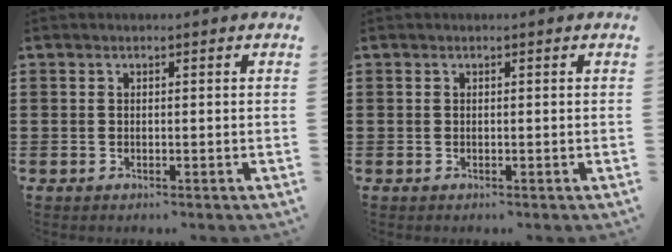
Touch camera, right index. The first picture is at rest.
{"total": 0.0}